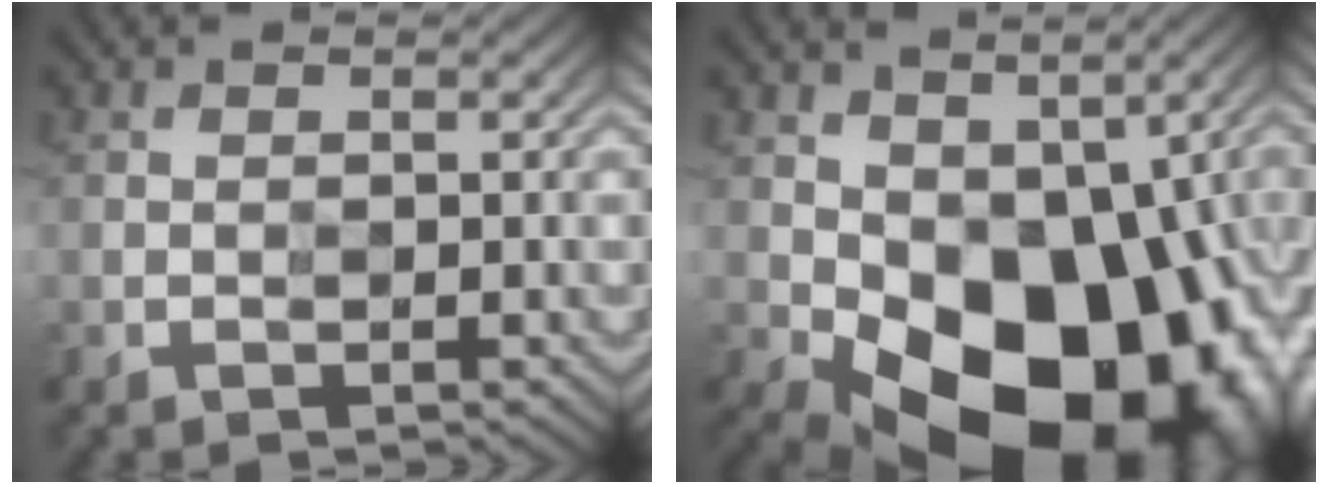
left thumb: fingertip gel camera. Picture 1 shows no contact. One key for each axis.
{"total": 16.9, "fx": -3.8, "fy": 11.0, "fz": 12.2, "tx": -0.163, "ty": -0.032, "tz": -0.022}